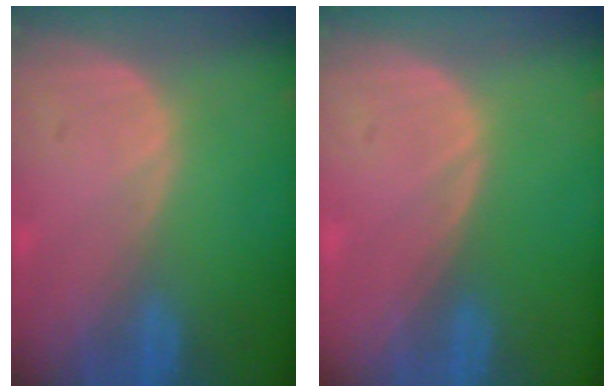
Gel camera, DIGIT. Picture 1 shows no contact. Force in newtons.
{"total": 0.0}